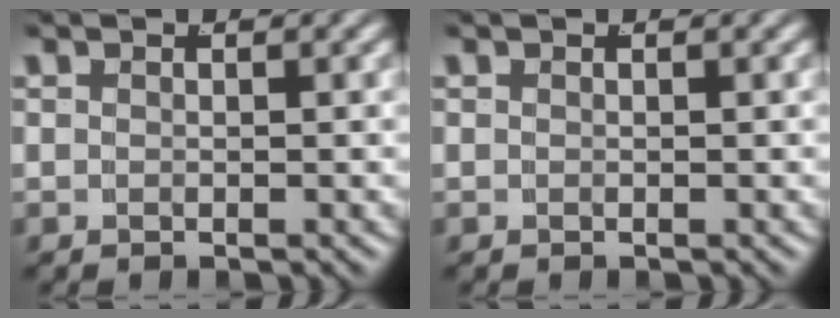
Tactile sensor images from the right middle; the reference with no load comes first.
{"total": 0.0}